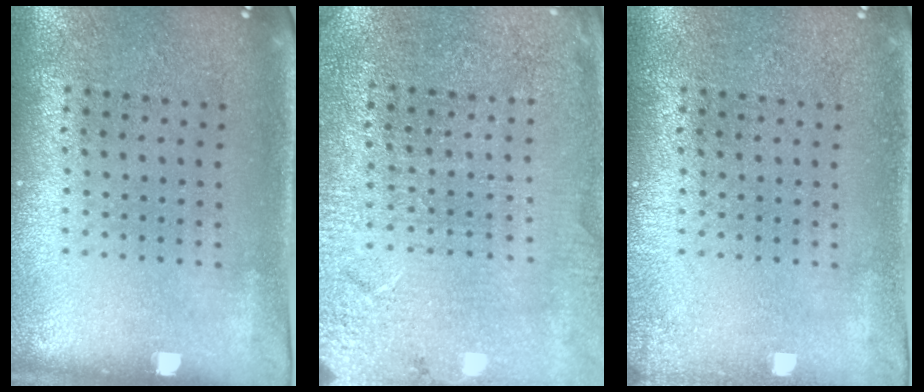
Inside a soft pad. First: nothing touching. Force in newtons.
{"total": 2.7, "press": 2.7, "slide": 0.1}
{"total": 0.9, "press": 0.9, "slide": 0.1}